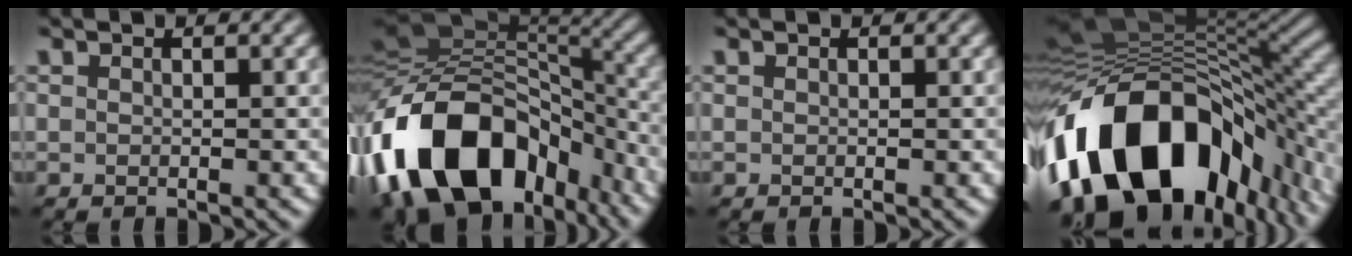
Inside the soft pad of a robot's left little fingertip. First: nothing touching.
{"total": 17.1, "force": [-7.5, 11.1, 10.7], "torque": [-0.206, -0.006, -0.124]}
{"total": 0.0}
{"total": 18.2, "force": [-7.5, 10.4, 12.9], "torque": [-0.223, -0.023, -0.113]}